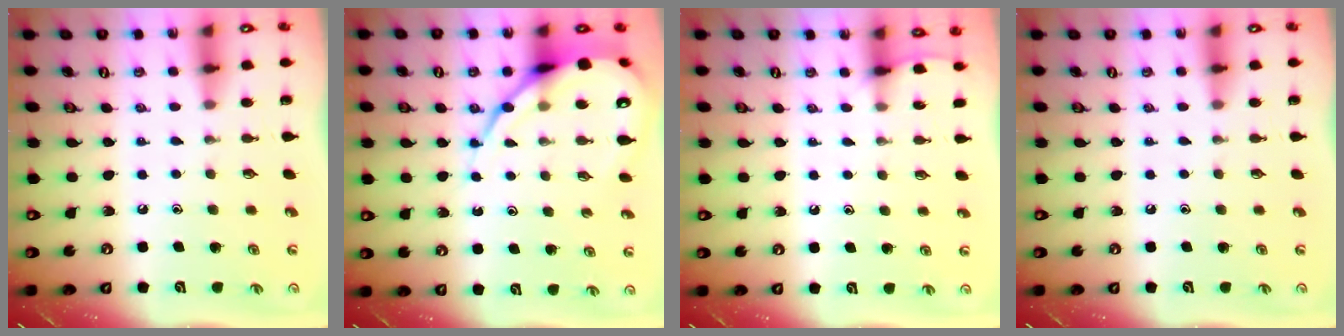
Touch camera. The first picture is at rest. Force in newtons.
{"total": 12.4, "press": 12.3, "slide": 1.4}
{"total": 3.6, "press": 3.6, "slide": 0.5}
{"total": 0.0}